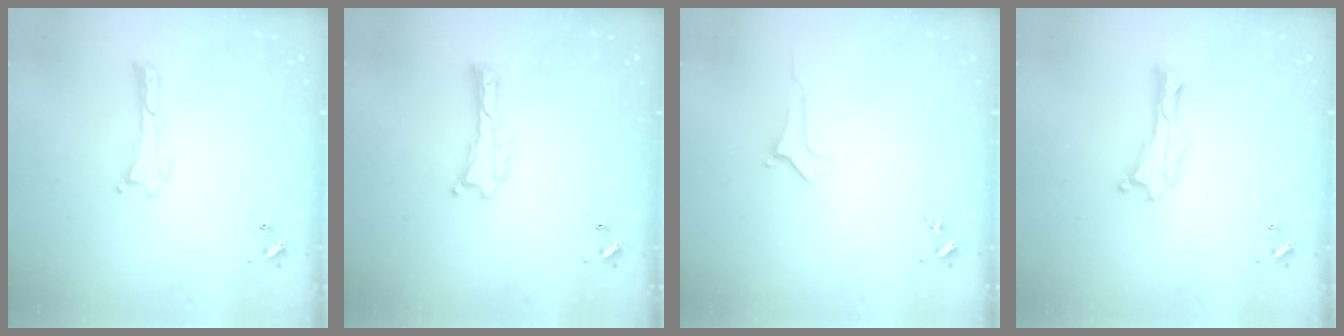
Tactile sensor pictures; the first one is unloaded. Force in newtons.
{"total": 0.0}
{"total": 2.8, "press": 2.8, "slide": 0.4}
{"total": 0.8, "press": 0.7, "slide": 0.2}